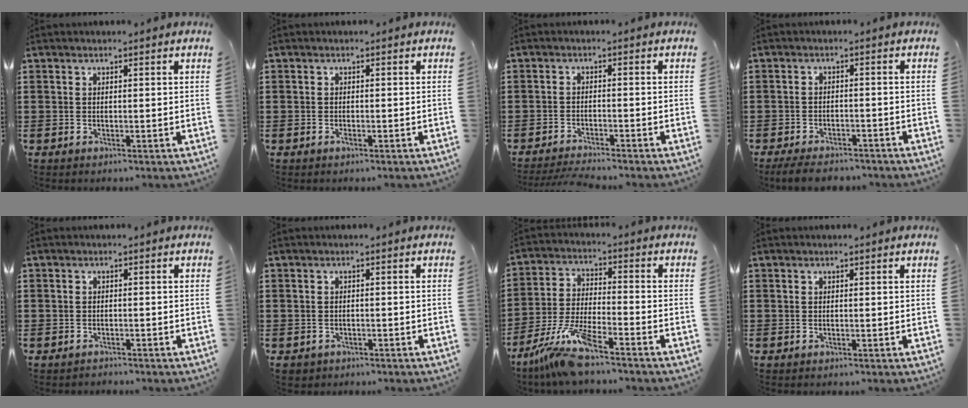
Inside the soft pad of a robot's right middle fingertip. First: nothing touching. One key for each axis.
{"total": 0.6, "fx": -0.5, "fy": 0.2, "fz": 0.4, "tx": -0.008, "ty": -0.003, "tz": -0.008}
{"total": 2.6, "fx": -2.6, "fy": -0.1, "fz": 0.6, "tx": -0.012, "ty": -0.001, "tz": -0.052}
{"total": 3.2, "fx": -3.0, "fy": 0.8, "fz": 0.9, "tx": -0.023, "ty": 0.000, "tz": -0.062}
{"total": 0.9, "fx": -0.8, "fy": 0.3, "fz": -0.1, "tx": 0.000, "ty": 0.003, "tz": -0.019}
{"total": 0.7, "fx": -0.6, "fy": 0.4, "fz": 0.0, "tx": -0.003, "ty": 0.001, "tz": -0.013}
{"total": 8.8, "fx": -7.2, "fy": 0.4, "fz": 4.9, "tx": -0.114, "ty": -0.012, "tz": -0.144}
{"total": 0.0}